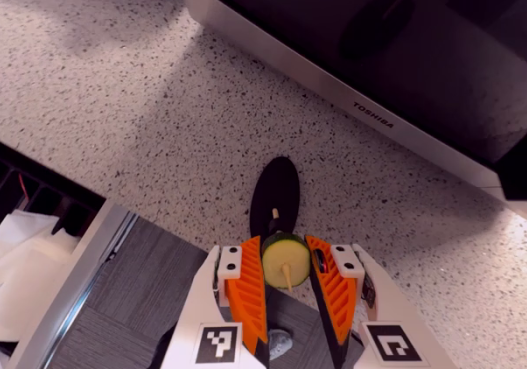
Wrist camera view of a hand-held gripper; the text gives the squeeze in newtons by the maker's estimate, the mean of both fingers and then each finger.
{"total": 8.4, "left": 8.3, "right": 8.5}